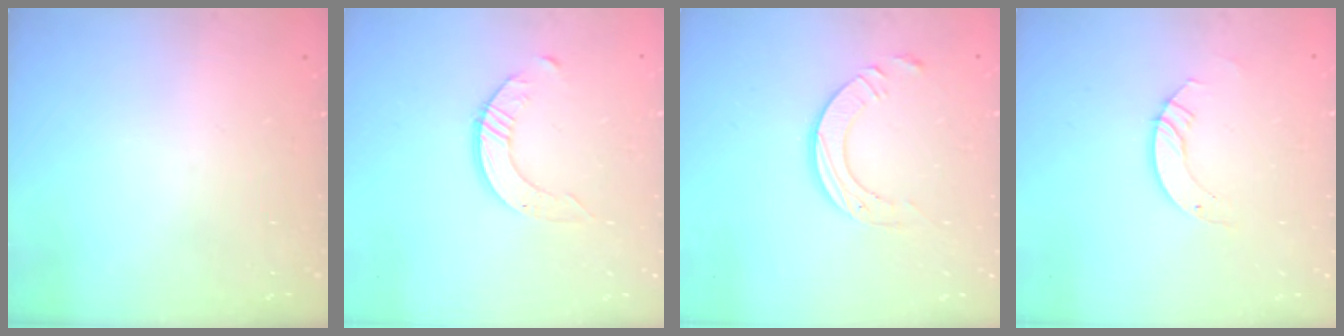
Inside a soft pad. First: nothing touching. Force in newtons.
{"total": 2.5, "press": 2.5, "slide": 0.3}
{"total": 8.8, "press": 8.7, "slide": 0.9}
{"total": 3.8, "press": 3.7, "slide": 0.4}